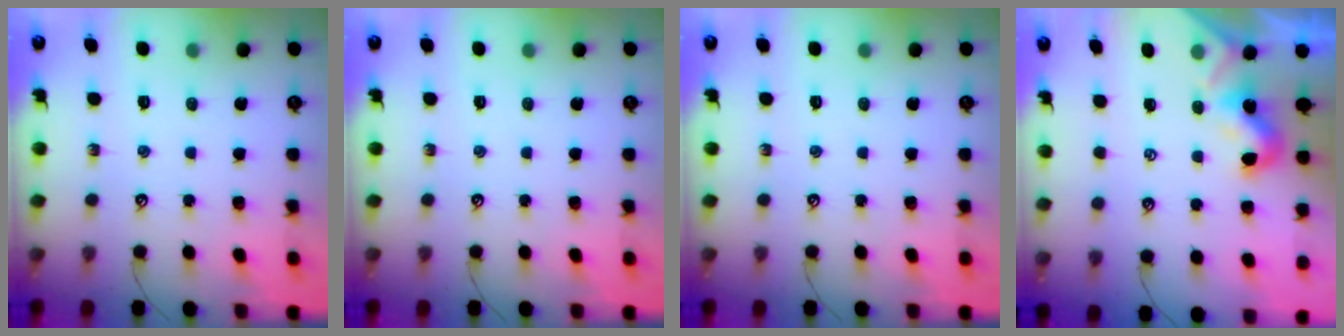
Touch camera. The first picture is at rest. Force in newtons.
{"total": 0.0}
{"total": 0.0}
{"total": 1.9, "press": 1.9, "slide": 0.4}